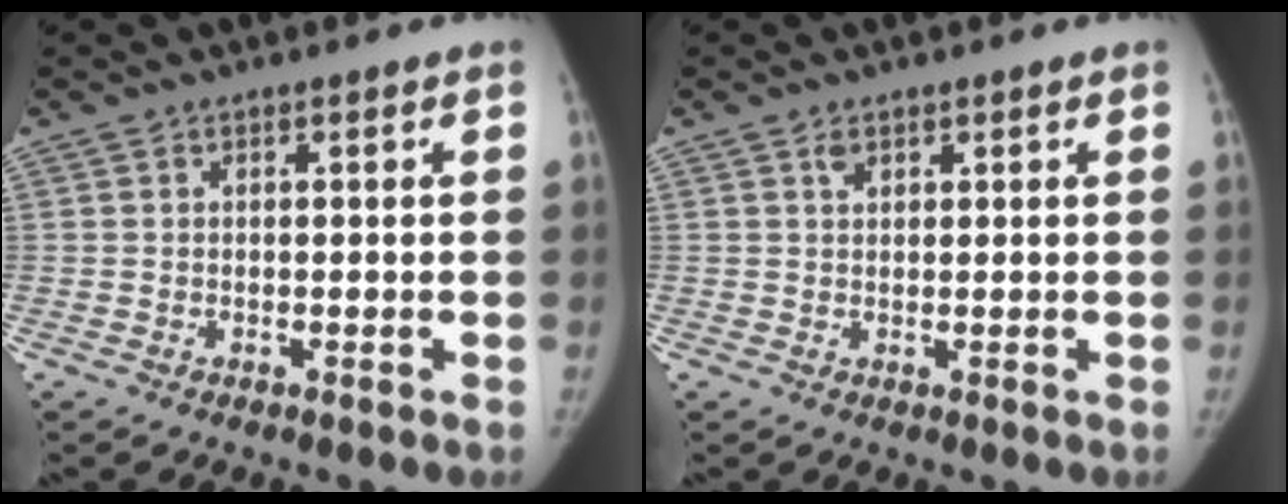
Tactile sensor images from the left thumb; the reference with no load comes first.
{"total": 1.6, "force": [1.0, 1.1, 0.6], "torque": [0.000, -0.006, 0.016]}